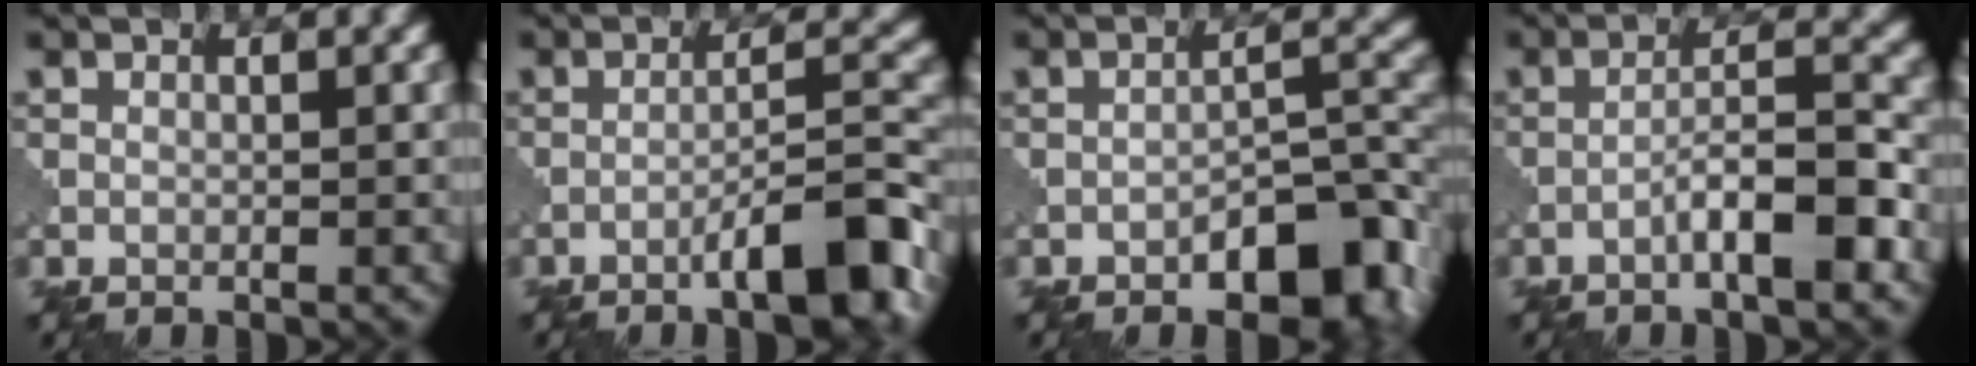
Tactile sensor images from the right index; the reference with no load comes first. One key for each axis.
{"total": 6.9, "fx": -4.2, "fy": 1.0, "fz": 5.3, "tx": -0.075, "ty": 0.017, "tz": -0.070}
{"total": 7.3, "fx": -4.3, "fy": 3.0, "fz": 5.2, "tx": -0.064, "ty": 0.015, "tz": -0.065}
{"total": 5.4, "fx": -2.6, "fy": 0.9, "fz": 4.7, "tx": -0.073, "ty": 0.018, "tz": -0.048}